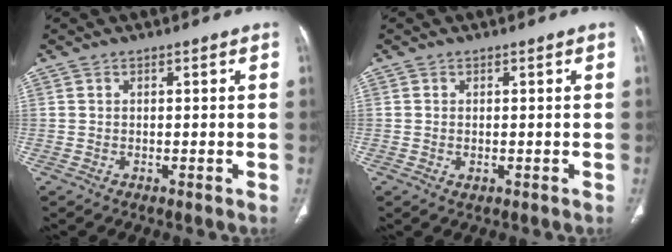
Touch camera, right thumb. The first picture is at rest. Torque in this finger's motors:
{"motor_torque": [-0.66, -0.27, -0.09, 0.48, 0.05]}